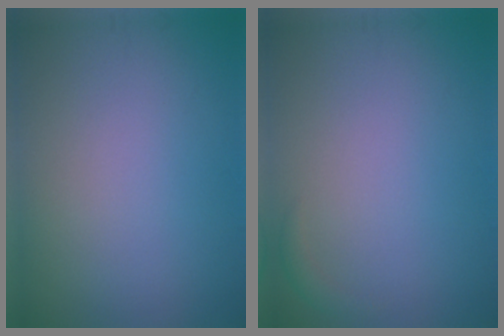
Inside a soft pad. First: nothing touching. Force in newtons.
{"total": 0.9, "press": 0.9, "slide": 0.1}